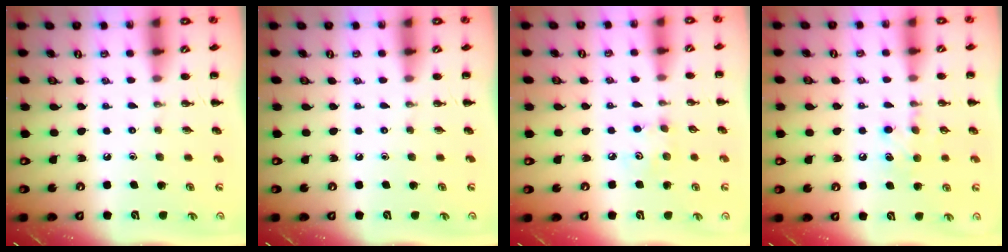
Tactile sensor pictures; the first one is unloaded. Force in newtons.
{"total": 0.0}
{"total": 3.9, "press": 3.8, "slide": 0.6}
{"total": 9.1, "press": 8.9, "slide": 2.0}